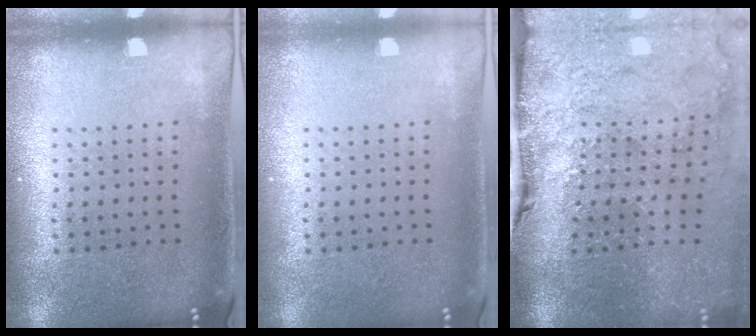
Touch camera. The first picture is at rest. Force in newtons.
{"total": 0.0}
{"total": 4.7, "press": 3.6, "slide": 3.0}